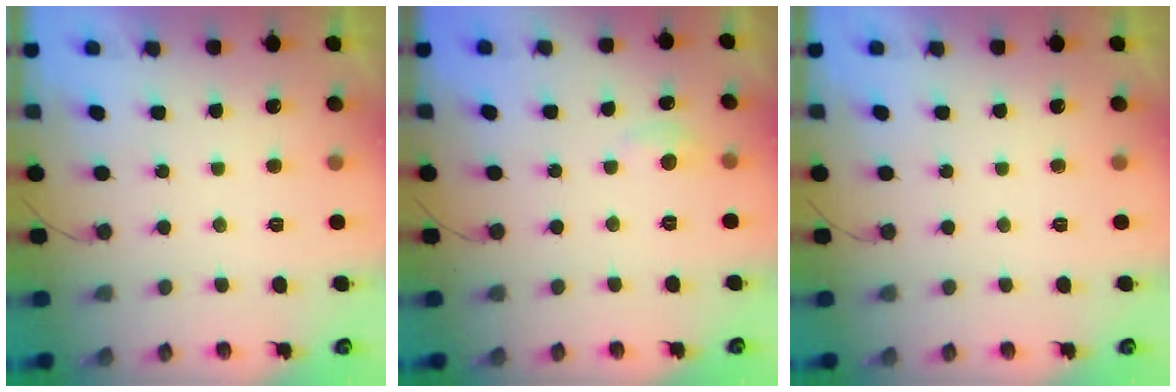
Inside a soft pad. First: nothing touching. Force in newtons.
{"total": 2.9, "press": 2.9, "slide": 0.4}
{"total": 0.0}